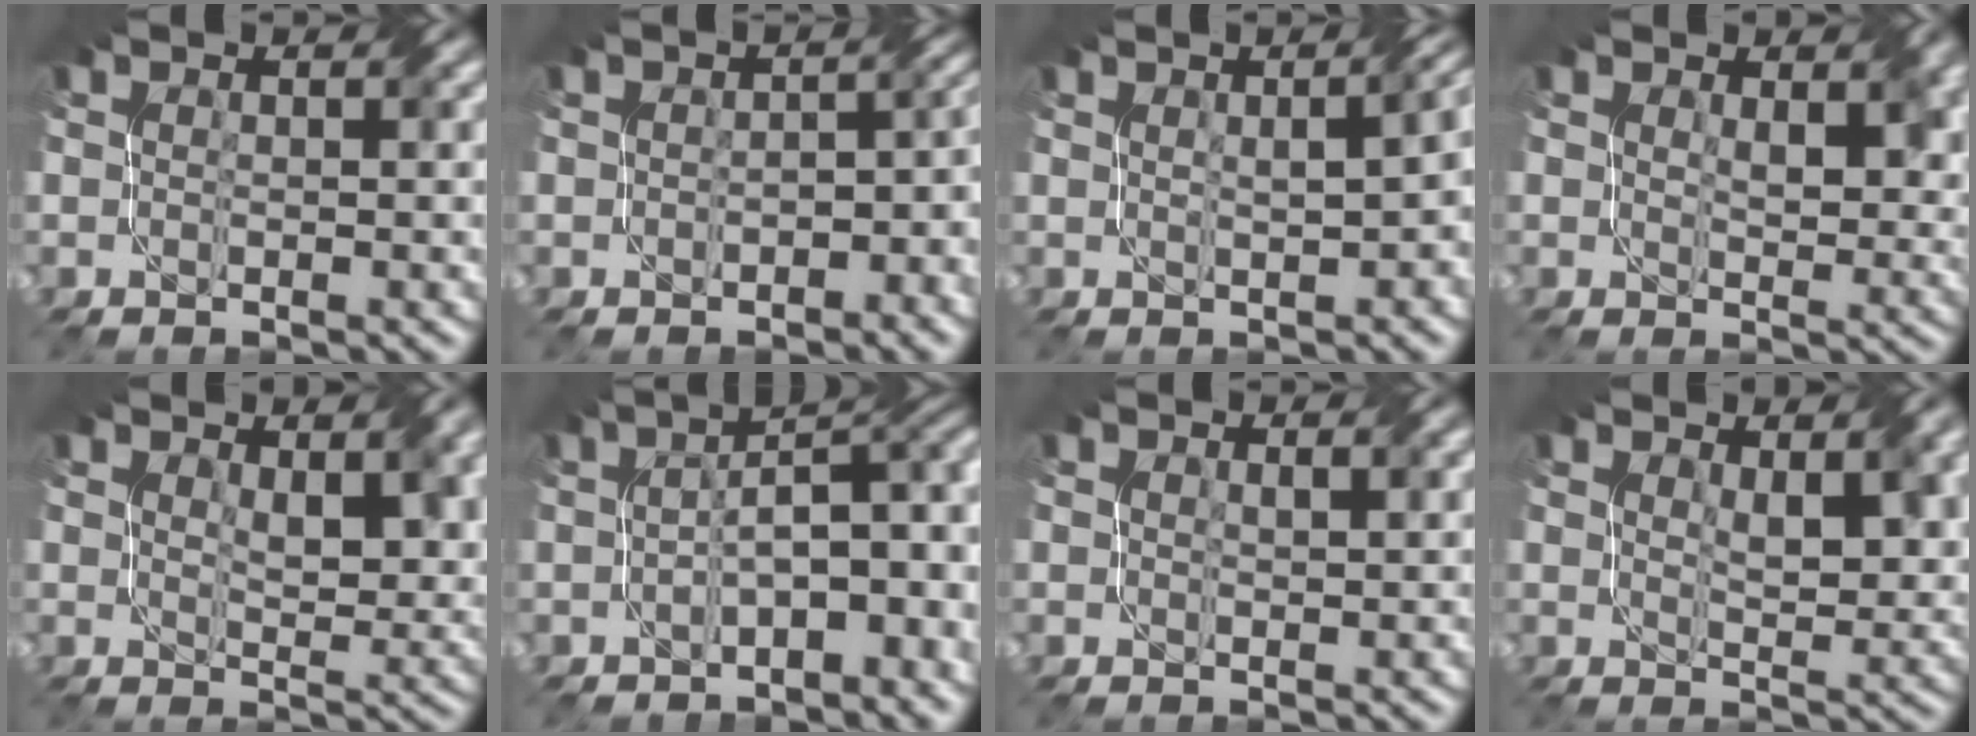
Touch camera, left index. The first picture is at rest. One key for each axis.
{"total": 4.3, "fx": -1.7, "fy": 2.6, "fz": 3.0, "tx": -0.014, "ty": 0.001, "tz": -0.014}
{"total": 6.0, "fx": 0.8, "fy": 2.7, "fz": 5.3, "tx": -0.046, "ty": 0.016, "tz": 0.023}
{"total": 3.7, "fx": 1.4, "fy": 1.8, "fz": 3.0, "tx": -0.041, "ty": -0.001, "tz": 0.034}
{"total": 4.0, "fx": 2.0, "fy": 1.6, "fz": 3.1, "tx": -0.048, "ty": 0.001, "tz": 0.044}
{"total": 7.2, "fx": -0.3, "fy": 3.2, "fz": 6.5, "tx": -0.089, "ty": 0.017, "tz": -0.001}
{"total": 0.7, "fx": 0.5, "fy": 0.4, "fz": 0.4, "tx": -0.002, "ty": 0.004, "tz": 0.015}
{"total": 3.7, "fx": 1.8, "fy": 1.1, "fz": 3.0, "tx": -0.049, "ty": 0.000, "tz": 0.041}